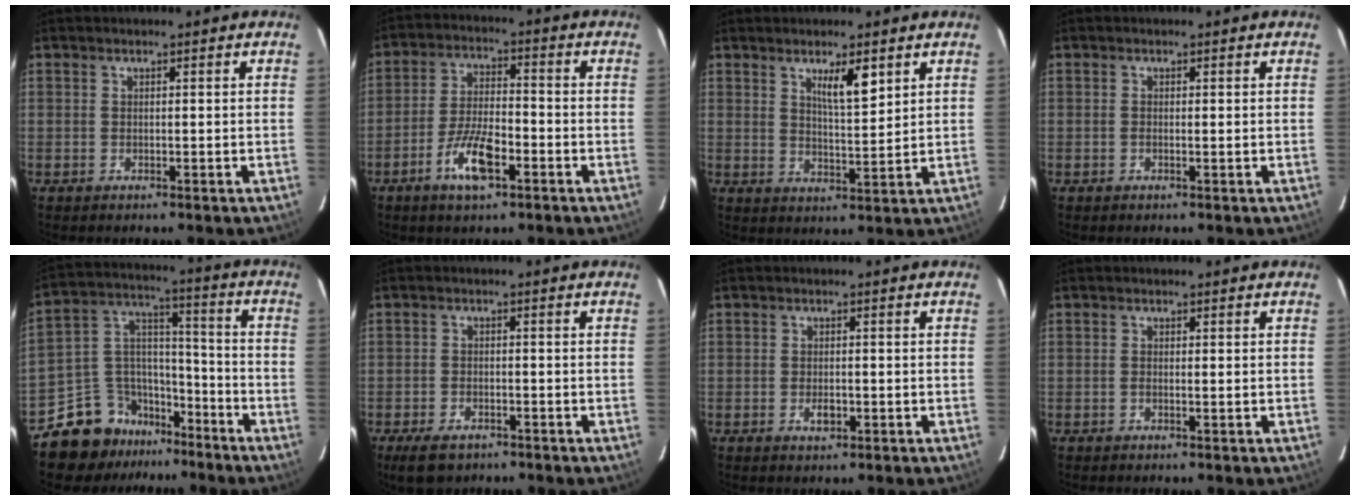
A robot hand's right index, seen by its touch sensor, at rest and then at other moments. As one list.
[{"total": 8.3, "force": [-4.1, 2.5, 6.8], "torque": [-0.136, -0.001, -0.076]}, {"total": 5.2, "force": [2.9, 0.9, 4.3], "torque": [-0.074, -0.005, 0.052]}, {"total": 0.6, "force": [0.0, 0.2, 0.5], "torque": [-0.011, 0.000, 0.000]}, {"total": 13.6, "force": [-10.4, 8.5, 2.1], "torque": [-0.039, 0.087, -0.174]}, {"total": 5.0, "force": [-3.5, 2.5, 2.5], "torque": [-0.051, -0.005, -0.053]}, {"total": 2.0, "force": [-0.7, 1.0, 1.6], "torque": [-0.029, 0.001, -0.008]}, {"total": 0.8, "force": [-0.1, 0.2, 0.8], "torque": [-0.014, 0.001, -0.001]}]